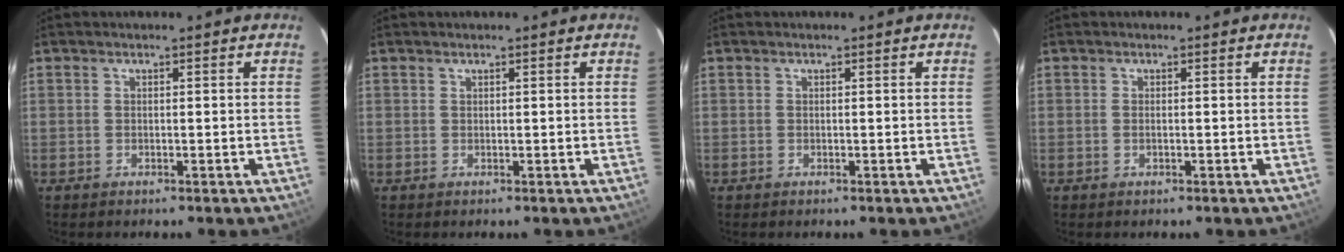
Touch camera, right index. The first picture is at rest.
{"total": 0.0}
{"total": 0.0}
{"total": 0.7, "force": [-0.1, 0.1, 0.6], "torque": [-0.014, 0.002, -0.003]}